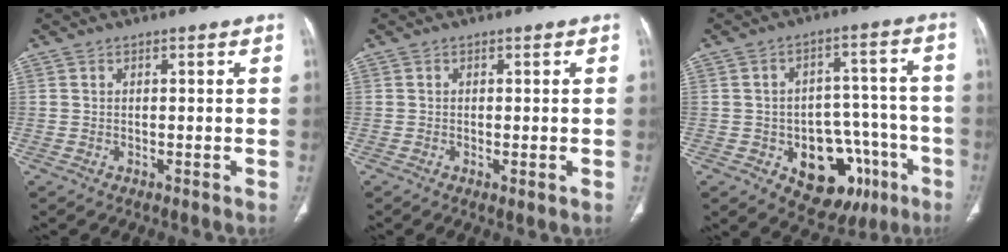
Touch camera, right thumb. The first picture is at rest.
{"total": 1.2, "force": [-0.3, 0.3, 1.1], "torque": [-0.024, -0.006, -0.005]}
{"total": 16.7, "force": [-7.0, 10.6, 10.8], "torque": [-0.097, 0.049, -0.083]}